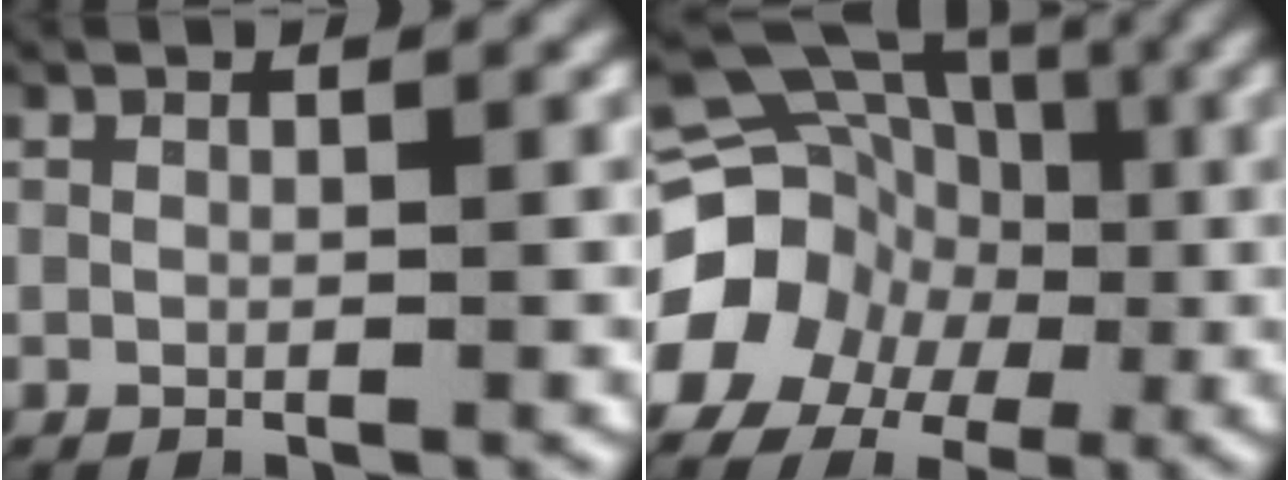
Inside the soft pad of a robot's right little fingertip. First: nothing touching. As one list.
[{"total": 14.5, "force": [-0.8, 12.9, 6.6], "torque": [-0.155, -0.038, -0.016]}]